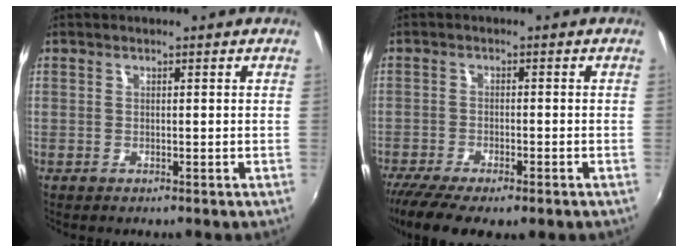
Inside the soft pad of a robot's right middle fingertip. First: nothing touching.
{"total": 9.9, "force": [-7.4, 2.7, 6.1], "torque": [-0.142, -0.045, -0.125]}